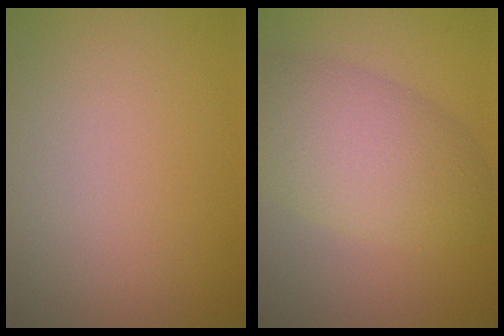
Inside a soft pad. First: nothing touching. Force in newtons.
{"total": 6.8, "press": 6.8, "slide": 0.3}